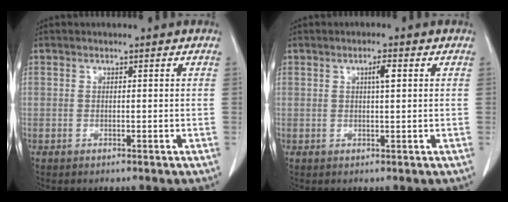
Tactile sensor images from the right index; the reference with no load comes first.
{"total": 2.1, "force": [0.7, 0.2, 2.0], "torque": [-0.034, 0.002, 0.011]}